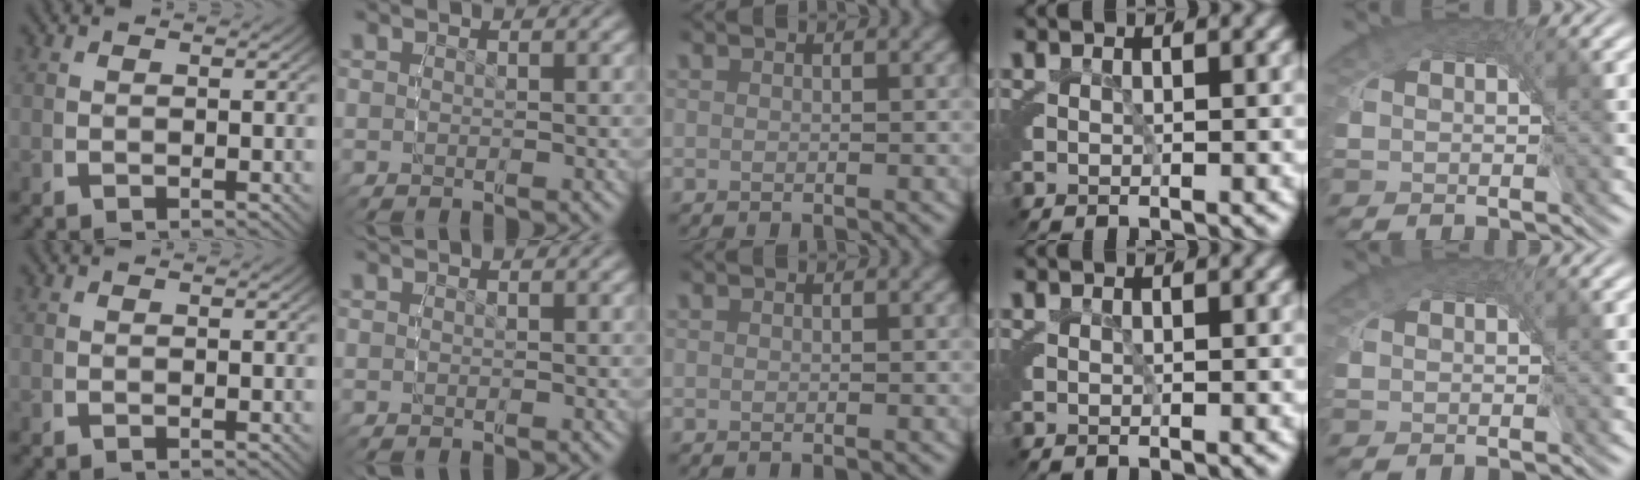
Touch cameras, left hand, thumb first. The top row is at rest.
{}